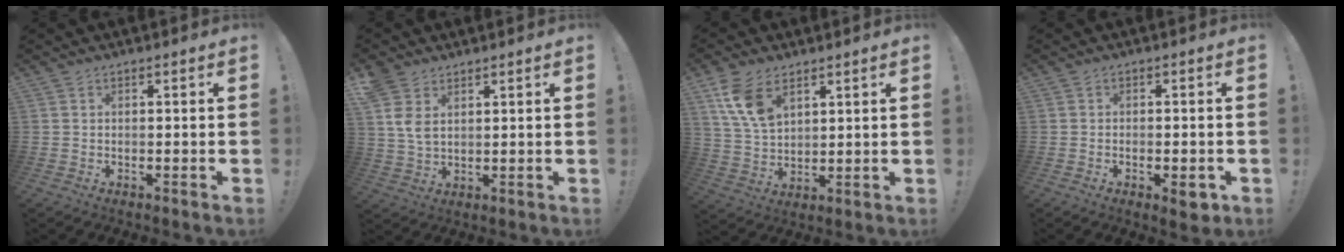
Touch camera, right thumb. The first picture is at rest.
{"total": 6.9, "force": [3.4, 4.5, 4.0], "torque": [-0.076, -0.011, 0.066]}
{"total": 11.0, "force": [6.2, 6.3, 6.5], "torque": [-0.127, -0.020, 0.121]}
{"total": 4.1, "force": [-1.6, 1.8, 3.3], "torque": [-0.028, -0.001, -0.023]}